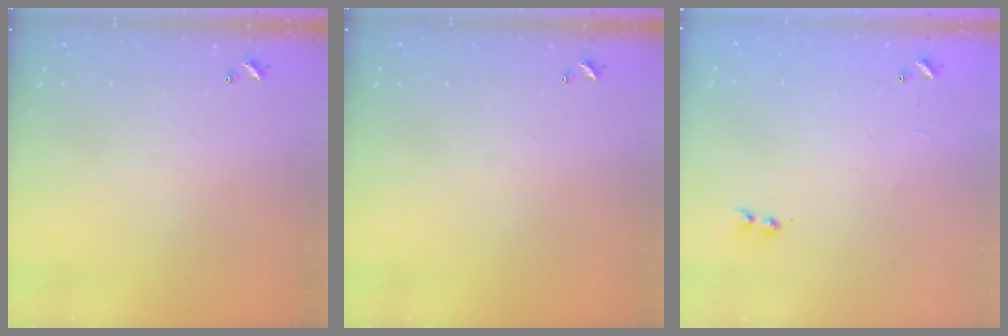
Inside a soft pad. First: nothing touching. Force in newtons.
{"total": 0.0}
{"total": 7.3, "press": 7.3, "slide": 0.5}